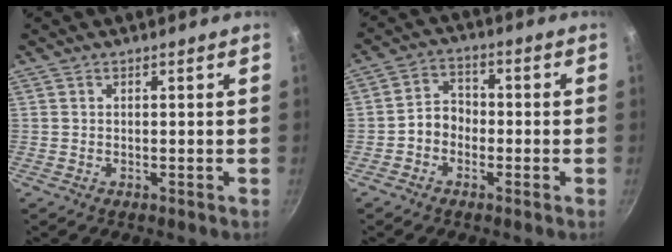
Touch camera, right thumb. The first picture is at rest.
{"total": 4.9, "force": [-1.7, 3.9, 2.4], "torque": [-0.016, 0.025, -0.039]}